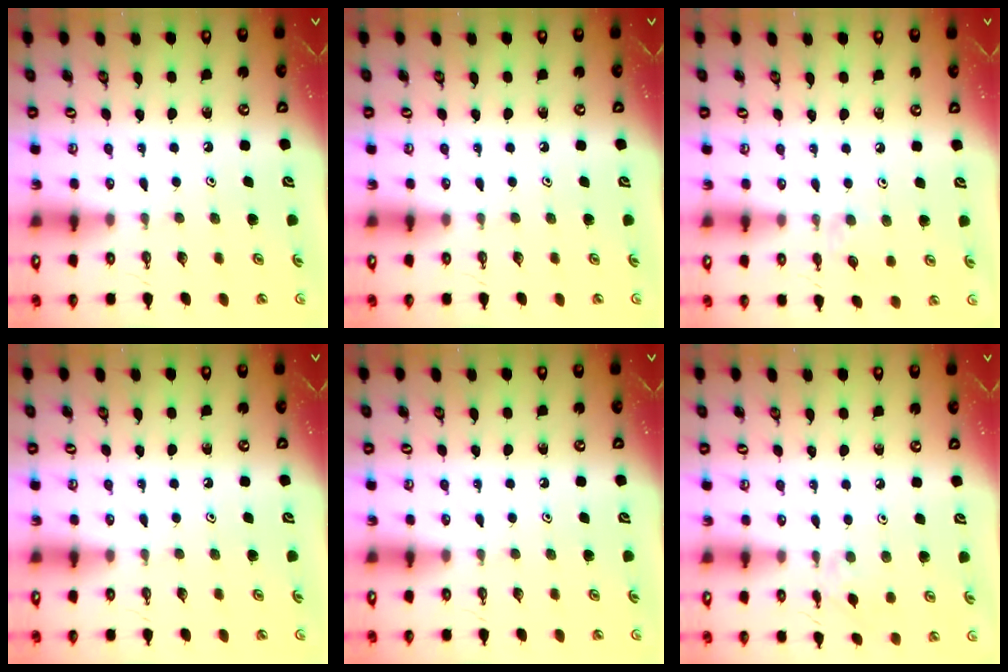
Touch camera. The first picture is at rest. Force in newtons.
{"total": 0.0}
{"total": 2.6, "press": 2.5, "slide": 0.4}
{"total": 0.0}
{"total": 0.0}
{"total": 1.8, "press": 1.7, "slide": 0.5}